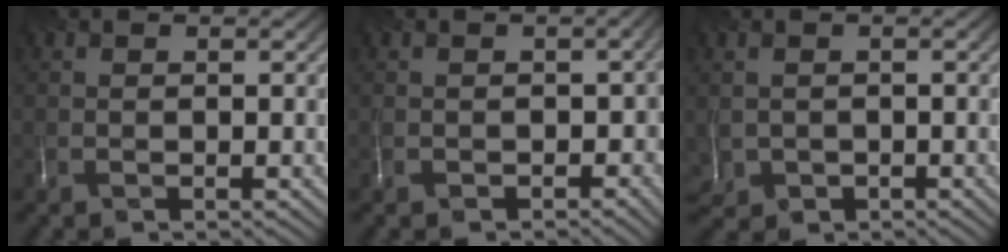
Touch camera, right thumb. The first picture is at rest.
{"total": 4.0, "force": [-2.0, 2.8, 2.0], "torque": [-0.028, -0.017, -0.030]}
{"total": 2.1, "force": [0.1, 1.9, 0.9], "torque": [-0.040, -0.006, 0.007]}